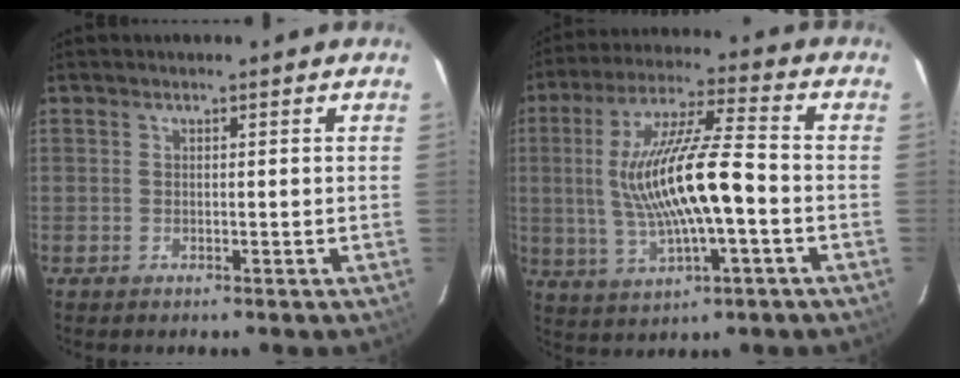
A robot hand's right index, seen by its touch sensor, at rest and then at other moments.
{"total": 16.1, "force": [-1.5, 3.1, 15.7], "torque": [-0.300, 0.002, -0.019]}